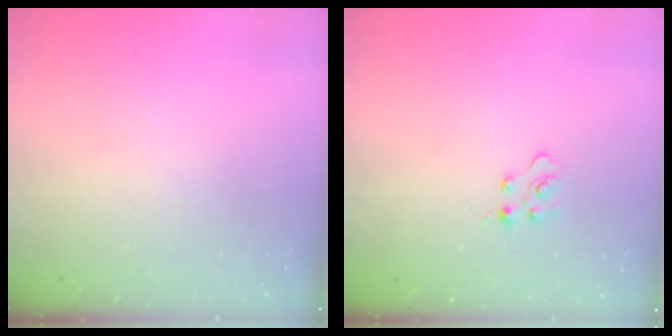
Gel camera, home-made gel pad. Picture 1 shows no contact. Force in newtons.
{"total": 2.9, "press": 2.8, "slide": 0.4}